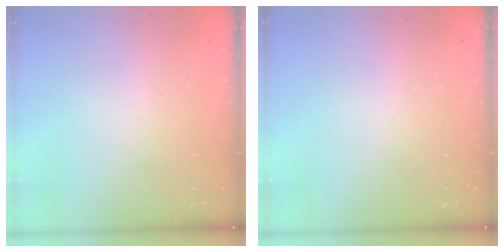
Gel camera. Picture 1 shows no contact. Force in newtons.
{"total": 0.0}